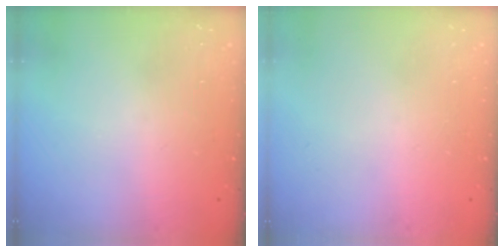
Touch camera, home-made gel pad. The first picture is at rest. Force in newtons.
{"total": 0.0}